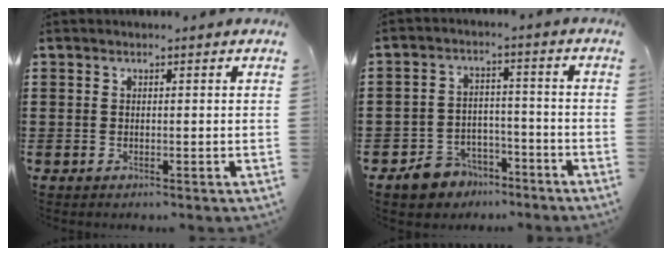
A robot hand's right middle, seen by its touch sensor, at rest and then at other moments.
{"total": 5.6, "force": [-4.9, 2.6, 0.5], "torque": [-0.021, 0.018, -0.100]}